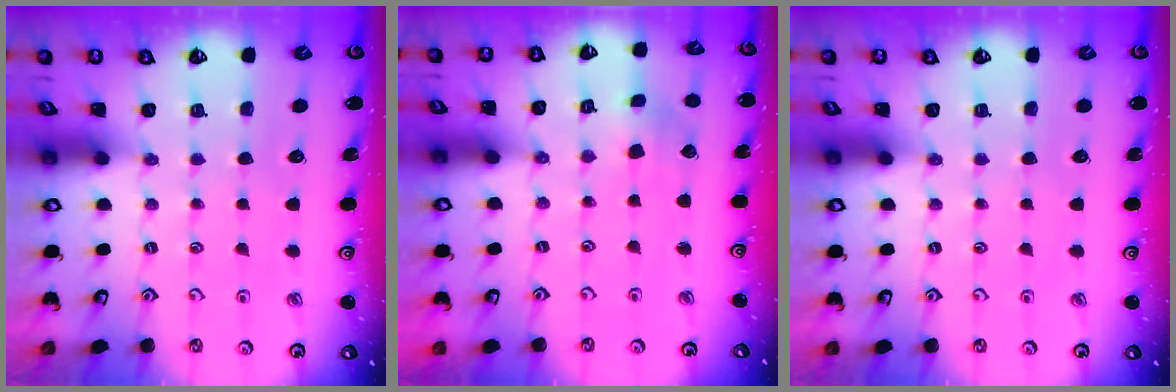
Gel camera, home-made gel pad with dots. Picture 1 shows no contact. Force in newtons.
{"total": 2.9, "press": 2.9, "slide": 0.2}
{"total": 0.0}